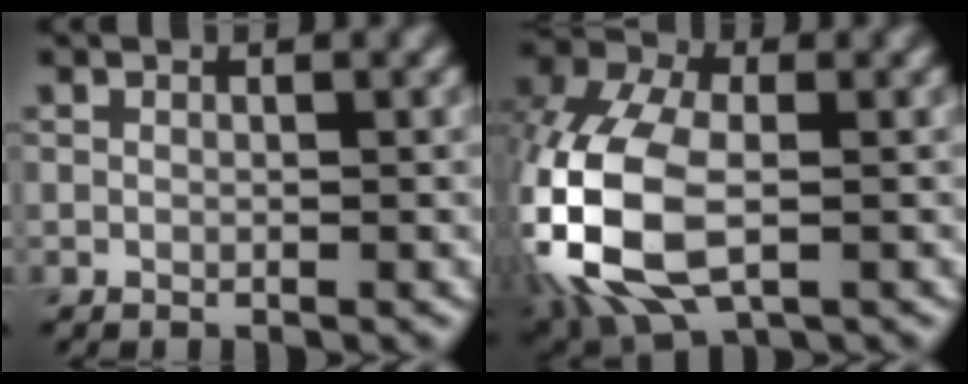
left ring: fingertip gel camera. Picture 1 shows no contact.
{"total": 10.9, "force": [-2.4, 6.3, 8.6], "torque": [-0.204, -0.006, -0.057]}